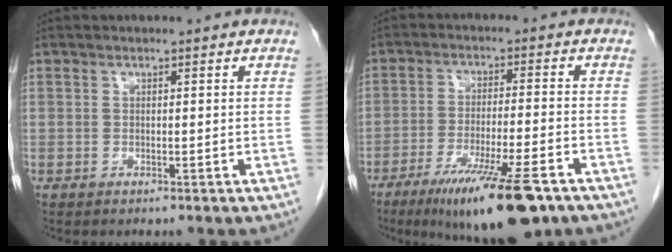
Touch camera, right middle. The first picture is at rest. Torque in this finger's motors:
{"motor_torque": [1.08, -1.06, 0.30, 0.11]}